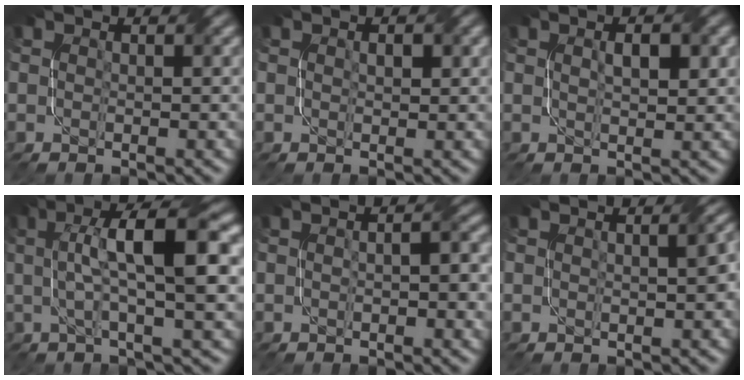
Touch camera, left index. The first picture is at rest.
{"total": 1.0, "force": [0.3, 0.5, 0.8], "torque": [-0.011, -0.001, 0.005]}
{"total": 2.3, "force": [0.6, 0.7, 2.0], "torque": [-0.030, -0.002, 0.015]}
{"total": 8.9, "force": [1.6, 1.9, 8.6], "torque": [-0.134, 0.016, 0.025]}
{"total": 2.7, "force": [0.2, 0.9, 2.6], "torque": [-0.032, 0.000, -0.004]}
{"total": 2.1, "force": [0.3, 0.5, 2.0], "torque": [-0.019, 0.011, 0.003]}